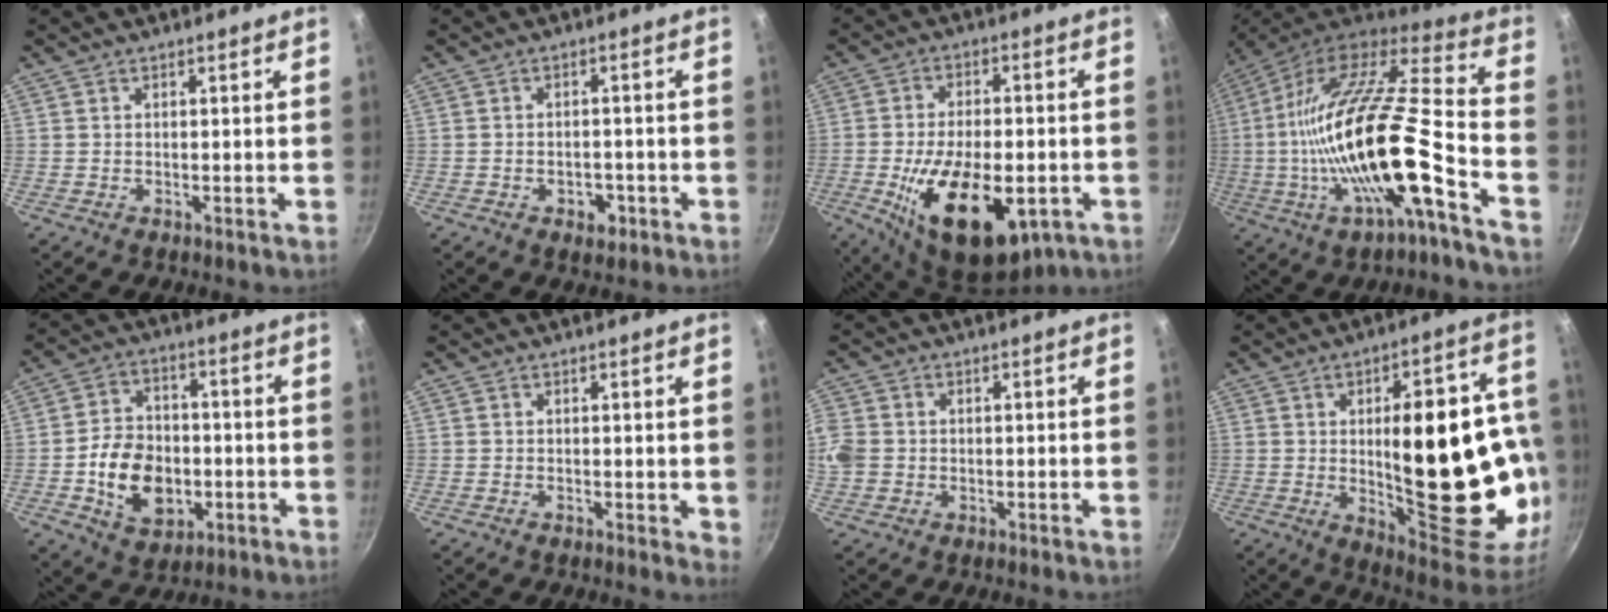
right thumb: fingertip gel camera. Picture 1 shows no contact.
{"total": 3.9, "force": [-1.8, 2.6, 2.3], "torque": [-0.020, 0.011, -0.020]}
{"total": 20.4, "force": [-6.1, 10.3, 16.5], "torque": [-0.258, 0.007, -0.084]}
{"total": 25.6, "force": [-7.6, 6.9, 23.5], "torque": [-0.399, 0.030, -0.140]}
{"total": 13.2, "force": [-2.9, 9.7, 8.5], "torque": [-0.117, 0.020, -0.045]}
{"total": 1.9, "force": [0.5, 0.8, 1.6], "torque": [-0.017, -0.004, 0.006]}
{"total": 6.1, "force": [-0.2, 5.3, 3.0], "torque": [-0.064, 0.006, -0.012]}
{"total": 30.6, "force": [-1.1, 12.8, 27.8], "torque": [-0.335, 0.004, 0.011]}